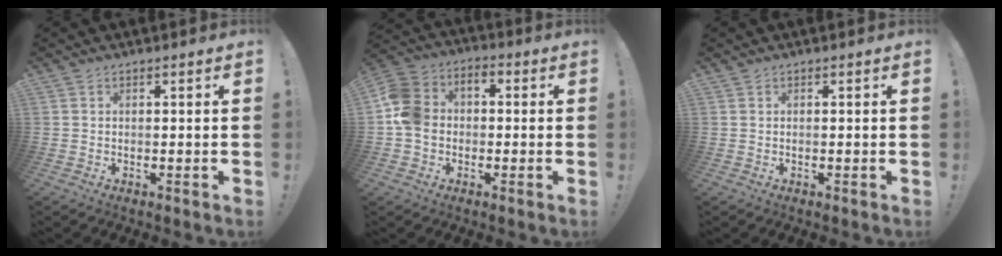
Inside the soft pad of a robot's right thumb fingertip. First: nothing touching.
{"total": 10.9, "force": [-2.7, 8.7, 5.9], "torque": [-0.119, 0.030, -0.049]}
{"total": 0.0}